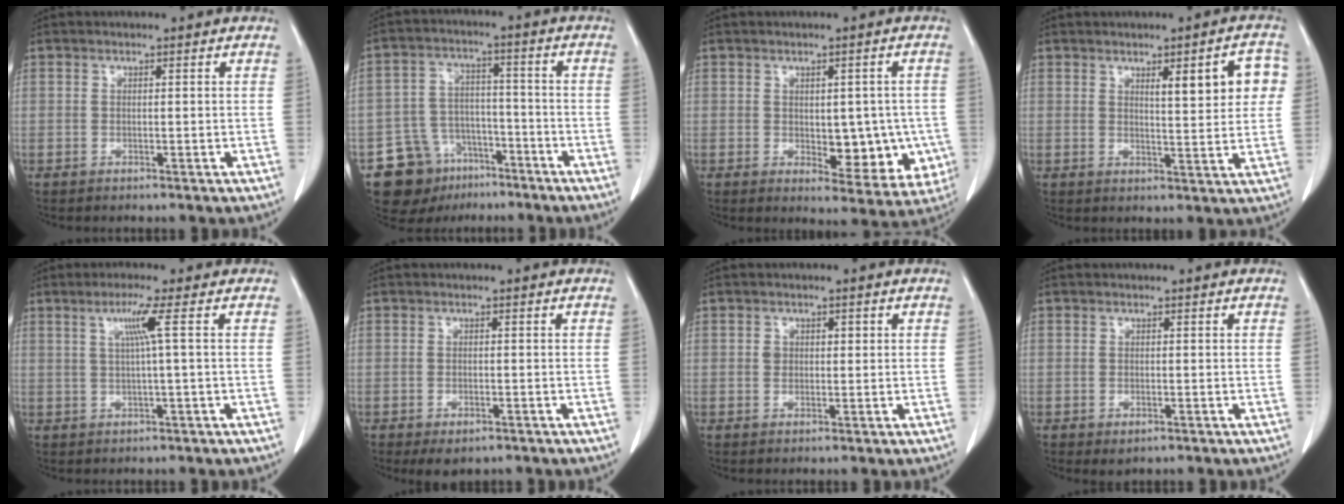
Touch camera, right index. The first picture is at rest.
{"total": 10.5, "force": [-6.6, 7.7, 2.7], "torque": [-0.048, 0.036, -0.100]}
{"total": 9.1, "force": [-1.1, 4.8, 7.7], "torque": [-0.075, 0.004, -0.001]}
{"total": 7.6, "force": [2.5, 1.7, 6.9], "torque": [-0.086, 0.010, 0.032]}
{"total": 3.9, "force": [1.0, -1.2, 3.5], "torque": [-0.073, 0.002, 0.023]}
{"total": 3.1, "force": [-1.9, 1.5, 1.9], "torque": [-0.027, -0.004, -0.019]}
{"total": 1.8, "force": [0.5, 1.4, 0.9], "torque": [-0.014, 0.010, 0.011]}
{"total": 1.5, "force": [-0.7, 0.8, 1.1], "torque": [-0.016, -0.002, 0.000]}